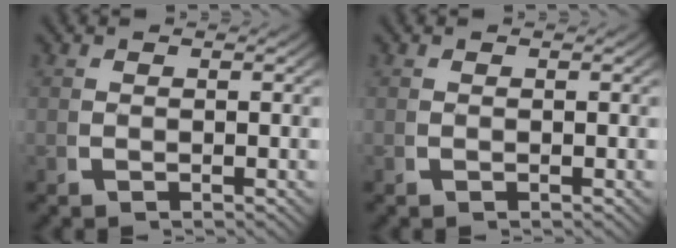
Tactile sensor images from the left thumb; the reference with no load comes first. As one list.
[{"total": 0.0}]